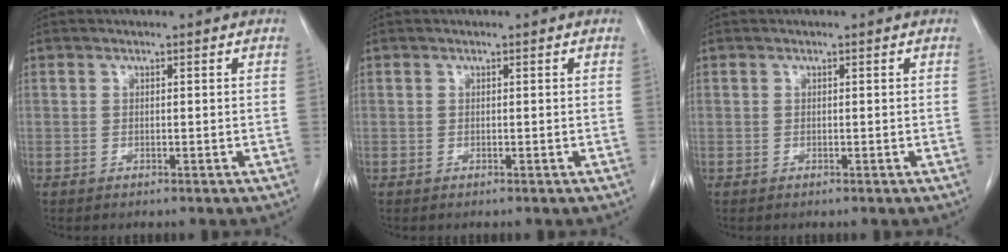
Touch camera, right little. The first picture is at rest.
{"total": 0.0}
{"total": 0.0}